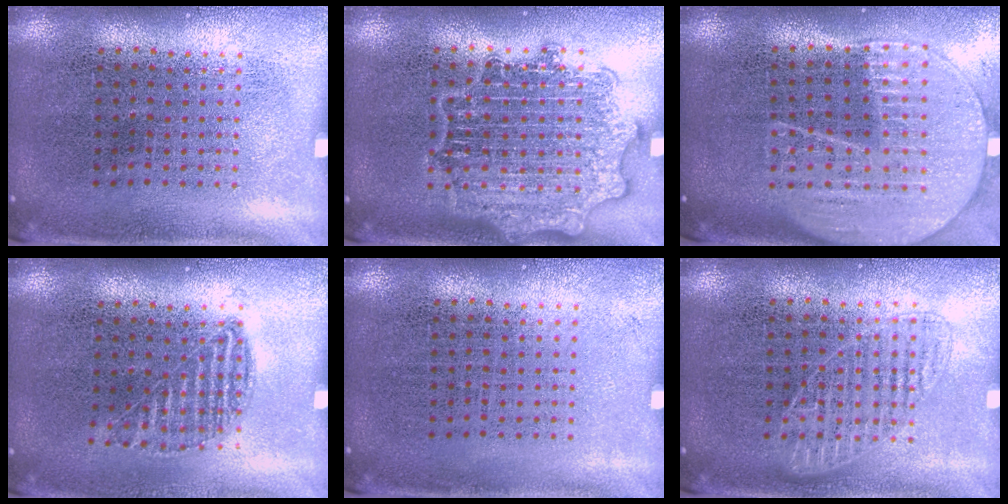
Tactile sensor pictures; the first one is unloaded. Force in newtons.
{"total": 2.7, "press": 2.7, "slide": 0.4}
{"total": 2.0, "press": 1.8, "slide": 0.9}
{"total": 0.9, "press": 0.9, "slide": 0.4}
{"total": 0.0}
{"total": 1.8, "press": 1.7, "slide": 0.4}